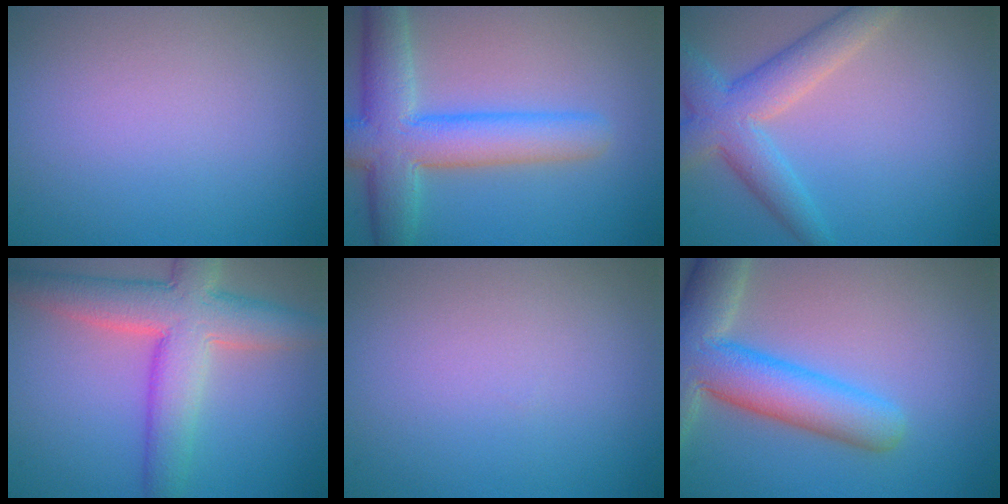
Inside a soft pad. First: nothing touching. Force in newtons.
{"total": 7.7, "press": 7.7, "slide": 0.3}
{"total": 5.0, "press": 5.0, "slide": 0.2}
{"total": 7.5, "press": 7.5, "slide": 0.4}
{"total": 0.0}
{"total": 8.8, "press": 8.8, "slide": 0.7}